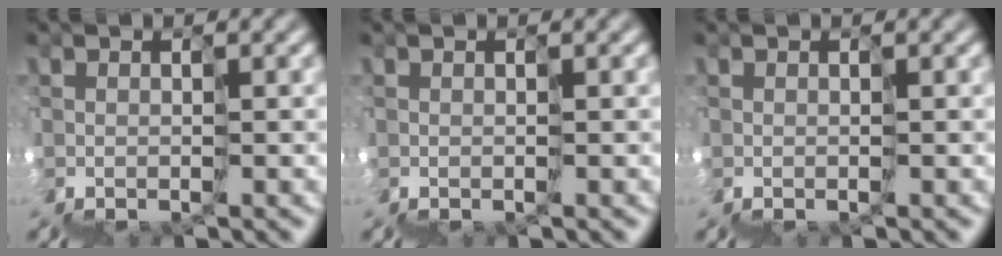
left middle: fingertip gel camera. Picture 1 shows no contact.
{"total": 0.0}
{"total": 0.0}